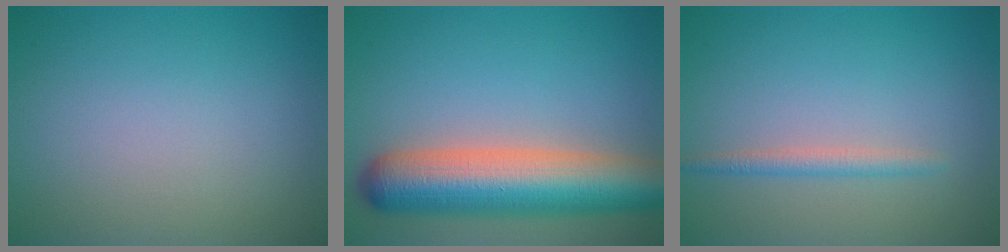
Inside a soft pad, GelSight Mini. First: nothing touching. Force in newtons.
{"total": 10.1, "press": 10.1, "slide": 0.6}
{"total": 1.5, "press": 1.5, "slide": 0.0}